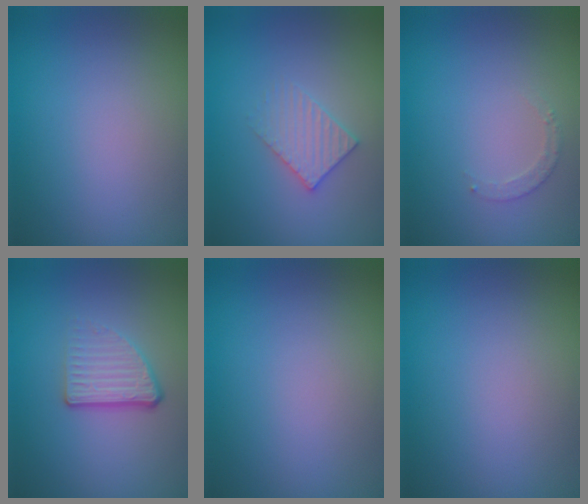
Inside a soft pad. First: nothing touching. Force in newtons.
{"total": 2.3, "press": 2.2, "slide": 0.3}
{"total": 1.3, "press": 1.2, "slide": 0.2}
{"total": 3.6, "press": 2.3, "slide": 2.7}
{"total": 0.0}
{"total": 0.0}